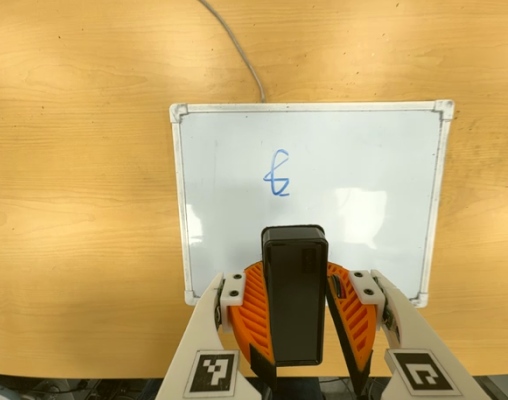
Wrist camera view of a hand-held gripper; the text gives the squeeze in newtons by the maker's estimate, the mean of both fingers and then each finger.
{"total": 7.5, "left": 8.0, "right": 7.1}